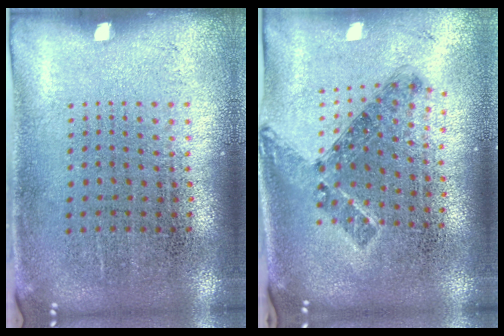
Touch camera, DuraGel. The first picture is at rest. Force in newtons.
{"total": 0.8, "press": 0.7, "slide": 0.4}